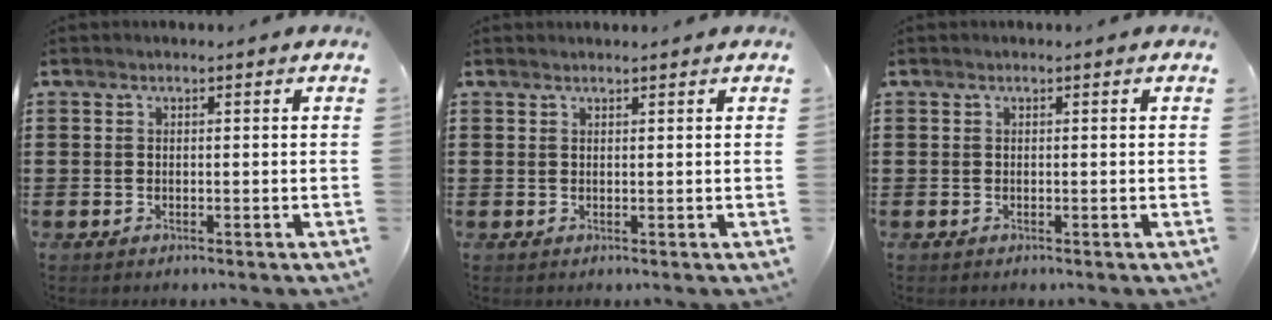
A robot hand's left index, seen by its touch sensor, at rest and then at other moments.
{"total": 0.5, "force": [0.5, -0.1, 0.1], "torque": [-0.003, 0.000, 0.011]}
{"total": 0.0}